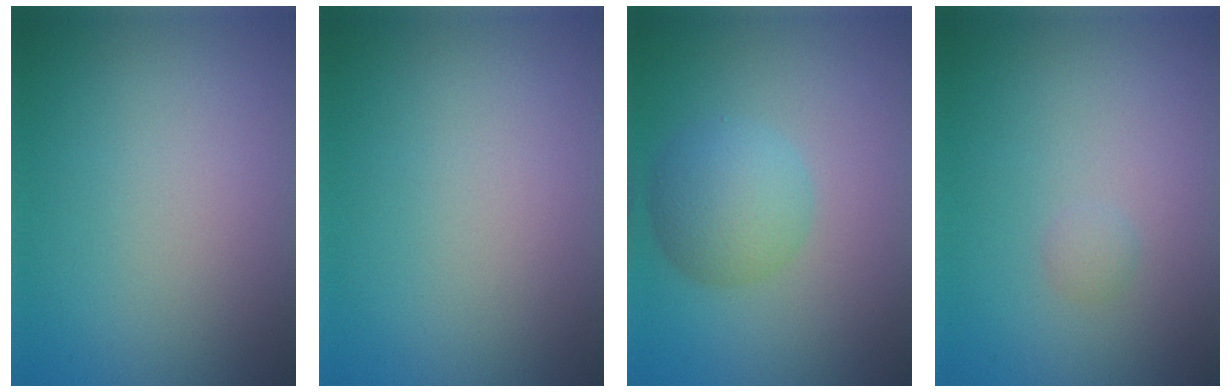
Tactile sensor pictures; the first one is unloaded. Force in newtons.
{"total": 0.0}
{"total": 4.0, "press": 4.0, "slide": 0.0}
{"total": 0.6, "press": 0.6, "slide": 0.0}